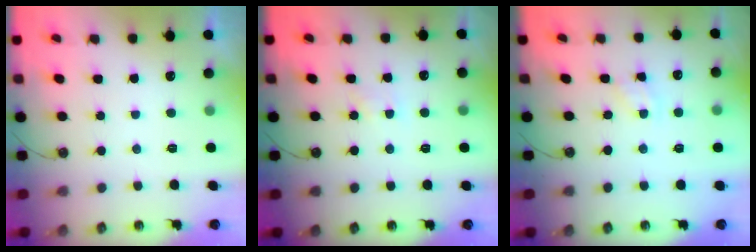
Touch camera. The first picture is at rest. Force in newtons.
{"total": 4.2, "press": 4.1, "slide": 0.5}
{"total": 2.1, "press": 2.1, "slide": 0.3}